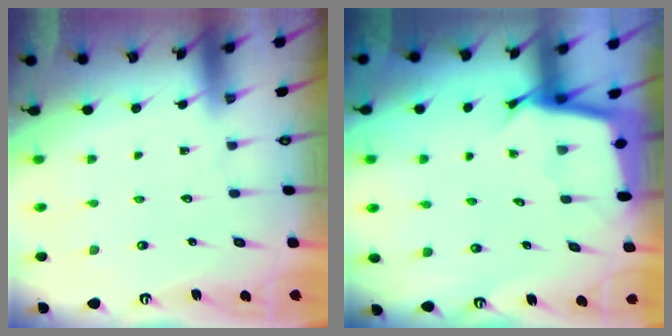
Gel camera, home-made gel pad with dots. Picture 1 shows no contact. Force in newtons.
{"total": 2.7, "press": 2.7, "slide": 0.1}